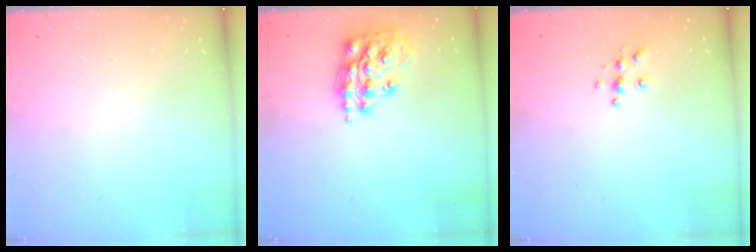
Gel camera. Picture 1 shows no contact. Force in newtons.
{"total": 15.2, "press": 15.1, "slide": 0.8}
{"total": 4.2, "press": 4.2, "slide": 0.3}